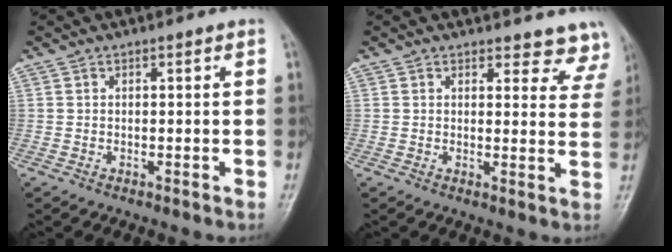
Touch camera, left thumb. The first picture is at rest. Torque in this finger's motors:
{"motor_torque": [0.10, 0.01, 0.04, -0.26, 0.05]}